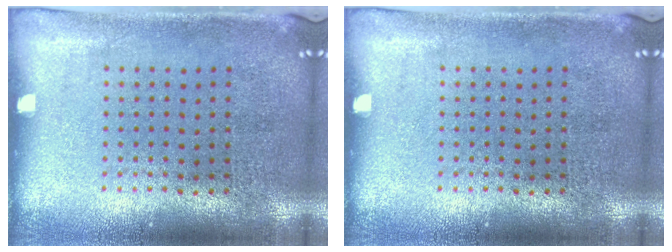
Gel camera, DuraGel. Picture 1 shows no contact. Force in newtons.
{"total": 0.0}